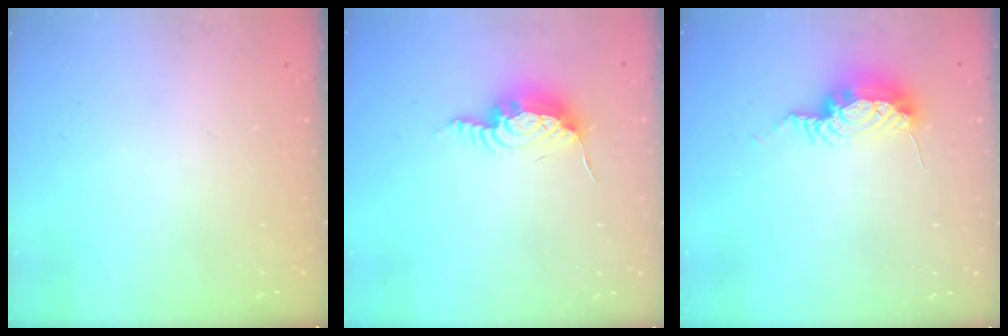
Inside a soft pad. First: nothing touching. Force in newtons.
{"total": 11.0, "press": 11.0, "slide": 1.0}
{"total": 15.6, "press": 10.8, "slide": 11.2}